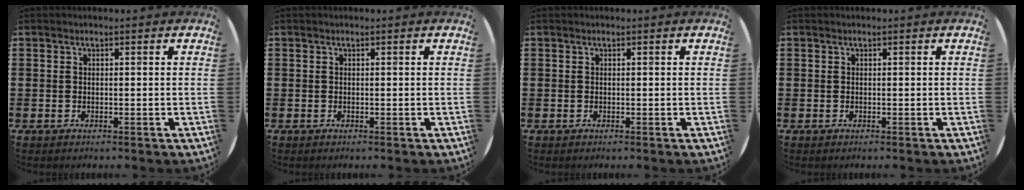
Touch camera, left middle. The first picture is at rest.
{"total": 0.0}
{"total": 0.0}
{"total": 0.0}